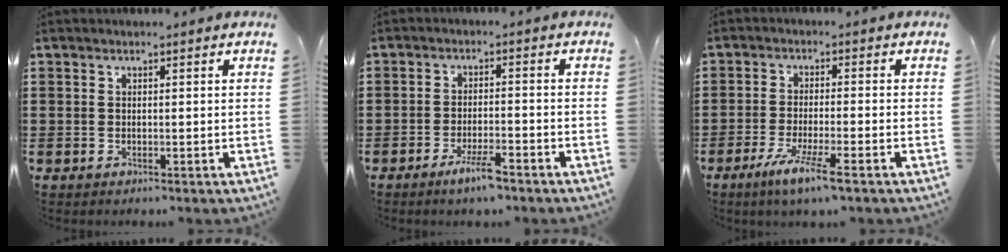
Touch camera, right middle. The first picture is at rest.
{"total": 4.2, "force": [-2.9, 0.6, 3.0], "torque": [-0.061, -0.003, -0.053]}
{"total": 5.4, "force": [-3.6, 0.0, 4.1], "torque": [-0.086, -0.015, -0.065]}